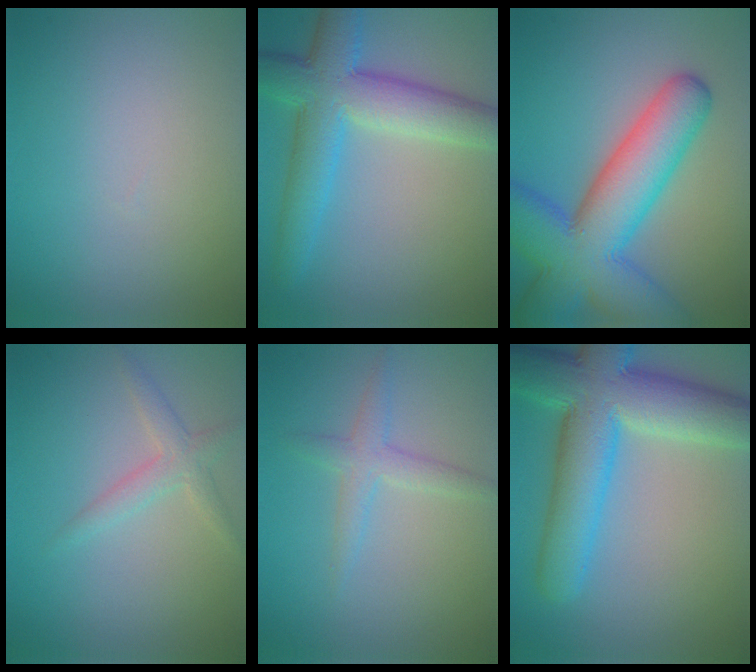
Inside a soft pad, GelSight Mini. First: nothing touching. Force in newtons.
{"total": 7.9, "press": 7.9, "slide": 0.2}
{"total": 11.3, "press": 11.3, "slide": 0.6}
{"total": 2.0, "press": 2.0, "slide": 0.0}
{"total": 2.2, "press": 2.2, "slide": 0.1}
{"total": 11.2, "press": 11.2, "slide": 0.4}